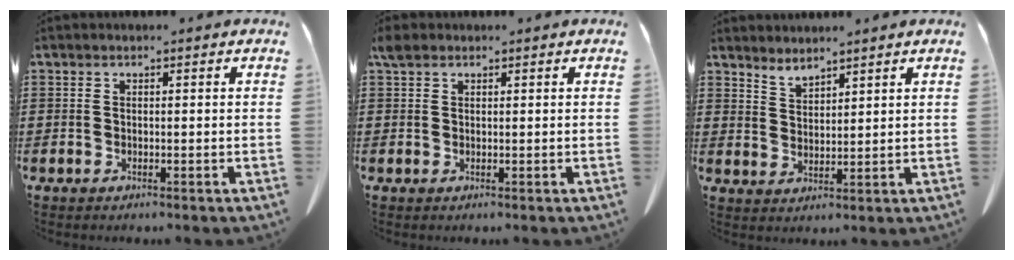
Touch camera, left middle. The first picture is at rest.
{"total": 1.7, "force": [1.2, 0.9, 0.6], "torque": [-0.016, 0.003, 0.025]}
{"total": 2.8, "force": [2.8, 0.2, 0.1], "torque": [-0.009, -0.011, 0.055]}